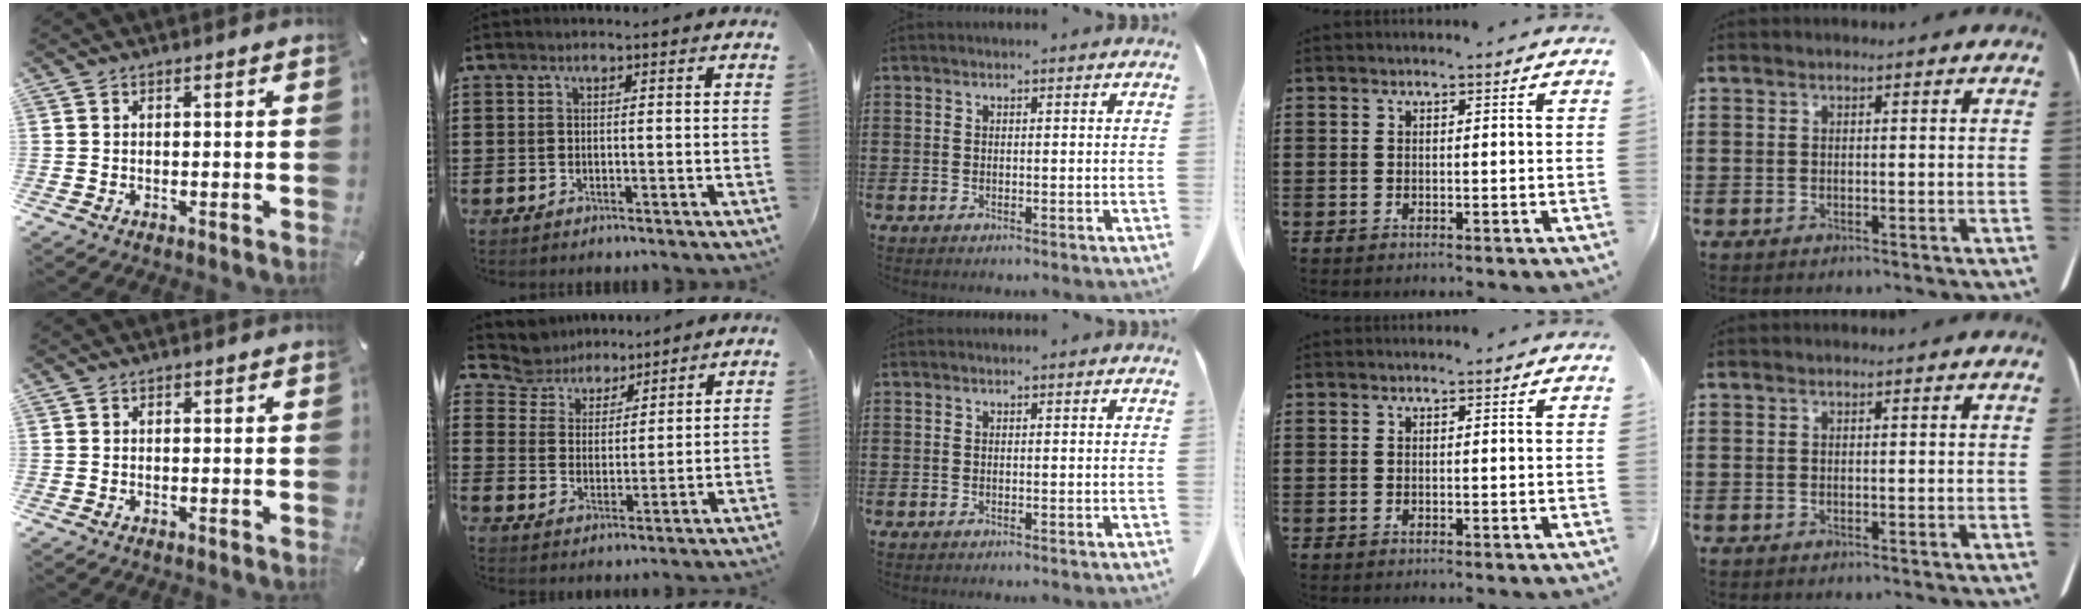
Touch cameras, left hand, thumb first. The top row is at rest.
{"index": {"total": 5.7, "force": [5.3, 2.1, -0.1], "torque": [-0.036, -0.028, 0.095]}}